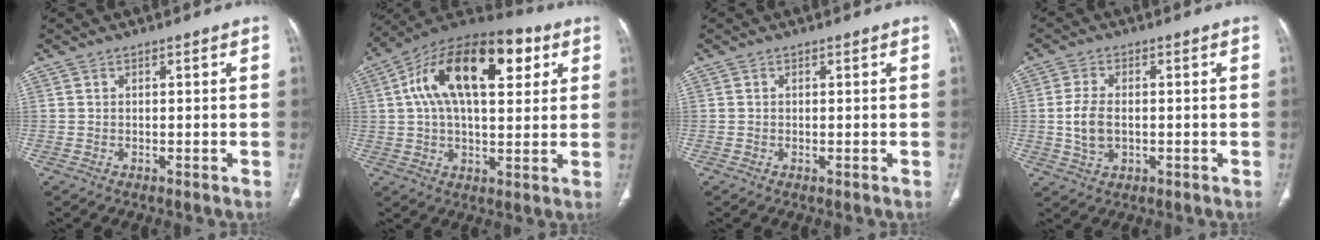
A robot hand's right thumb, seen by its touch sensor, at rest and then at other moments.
{"total": 22.8, "force": [7.1, 11.3, 18.5], "torque": [-0.296, 0.023, 0.106]}
{"total": 0.0}
{"total": 6.0, "force": [-0.4, 3.7, 4.7], "torque": [-0.099, 0.001, -0.004]}